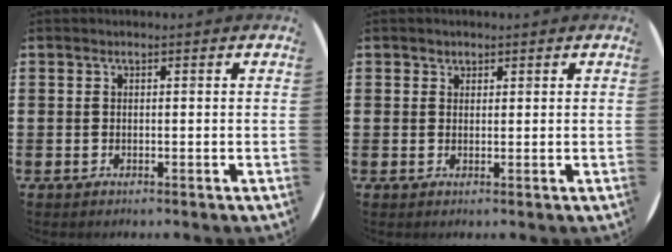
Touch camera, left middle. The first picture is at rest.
{"total": 1.0, "force": [0.8, 0.6, -0.1], "torque": [0.008, -0.001, 0.015]}